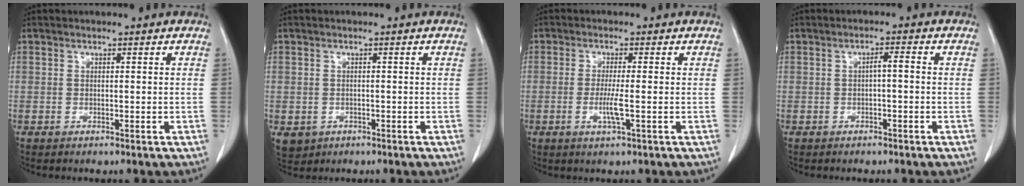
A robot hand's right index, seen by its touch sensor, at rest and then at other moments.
{"total": 3.4, "force": [-1.1, 3.1, 0.7], "torque": [-0.014, 0.001, -0.008]}
{"total": 3.5, "force": [-0.8, 0.0, 3.4], "torque": [-0.070, -0.007, -0.017]}
{"total": 1.7, "force": [-0.3, 0.1, 1.6], "torque": [-0.026, 0.004, -0.004]}